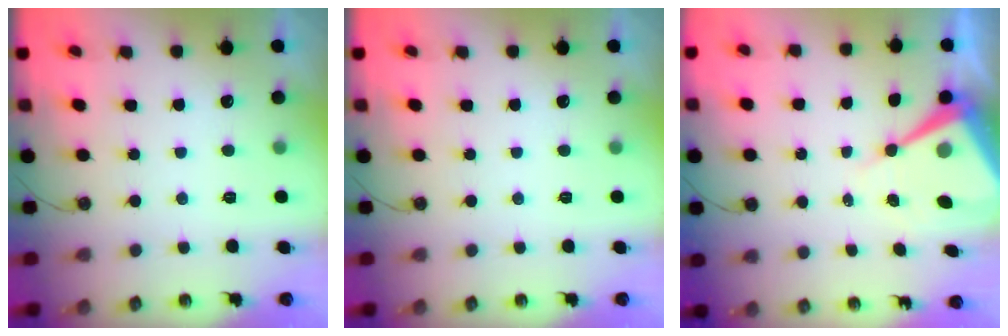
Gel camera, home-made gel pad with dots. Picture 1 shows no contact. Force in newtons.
{"total": 0.0}
{"total": 11.8, "press": 11.7, "slide": 1.2}